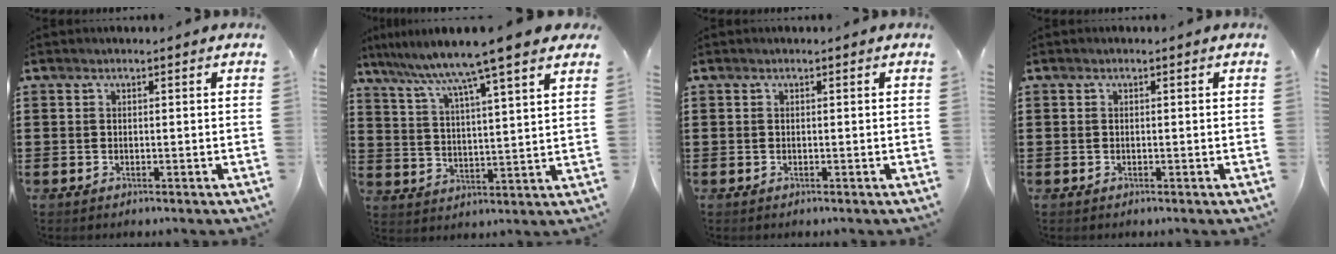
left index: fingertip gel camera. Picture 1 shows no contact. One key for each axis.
{"total": 7.3, "fx": 6.0, "fy": -1.1, "fz": 4.0, "tx": -0.102, "ty": -0.042, "tz": 0.091}
{"total": 0.0}
{"total": 0.0}